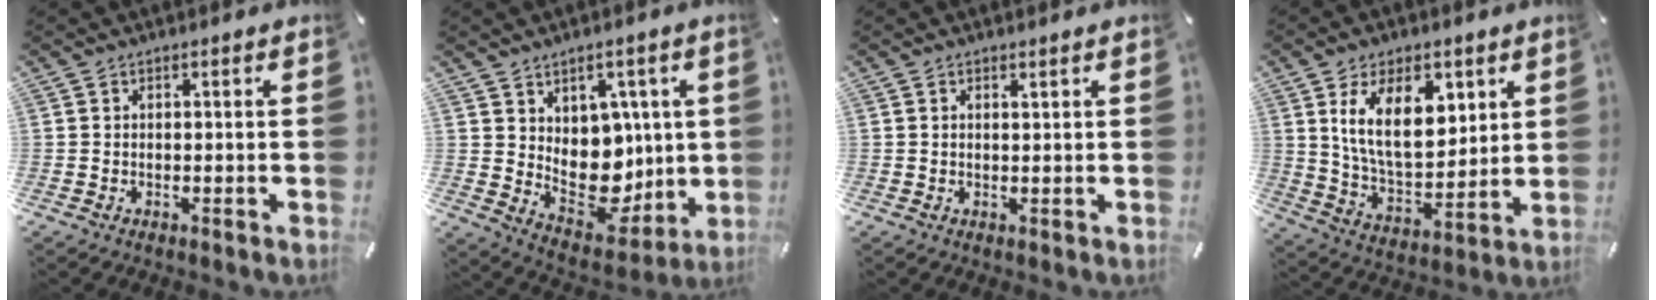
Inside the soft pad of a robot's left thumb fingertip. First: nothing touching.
{"total": 12.0, "force": [2.5, 10.1, 6.0], "torque": [-0.078, -0.045, 0.060]}
{"total": 0.6, "force": [0.4, 0.1, 0.5], "torque": [-0.010, -0.001, 0.006]}
{"total": 16.6, "force": [6.8, 9.4, 11.9], "torque": [-0.216, -0.015, 0.118]}